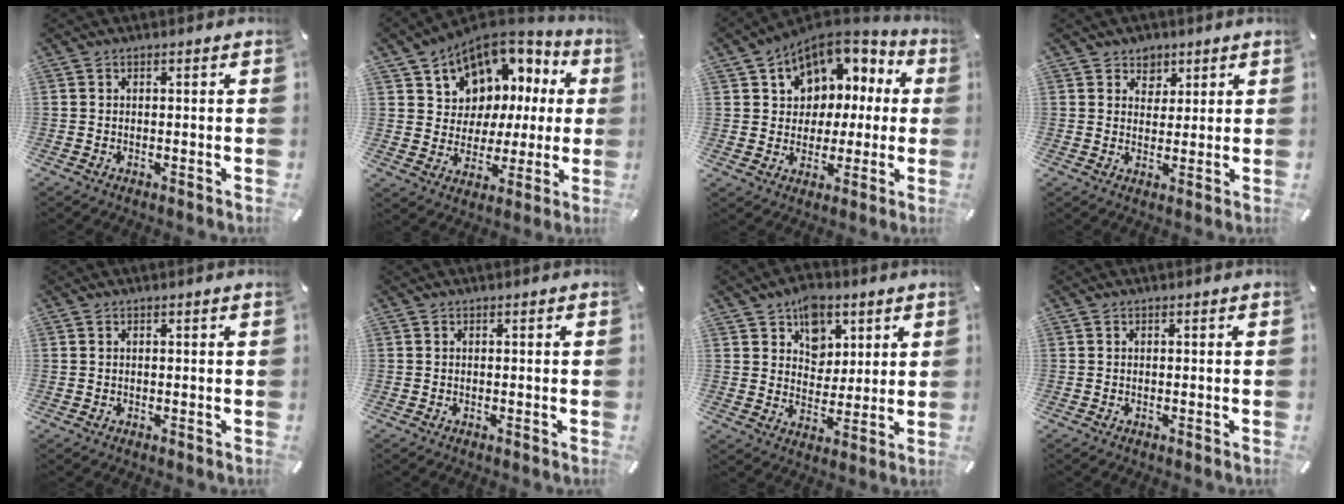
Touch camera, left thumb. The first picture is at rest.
{"total": 10.2, "force": [5.9, 8.1, 1.5], "torque": [-0.041, -0.065, 0.111]}
{"total": 10.2, "force": [4.0, 8.9, 2.8], "torque": [-0.058, -0.030, 0.081]}
{"total": 4.3, "force": [2.5, 3.5, 0.2], "torque": [0.005, -0.009, 0.041]}
{"total": 0.0}
{"total": 0.0}
{"total": 9.2, "force": [5.1, 7.2, 2.4], "torque": [-0.025, -0.030, 0.091]}
{"total": 0.0}